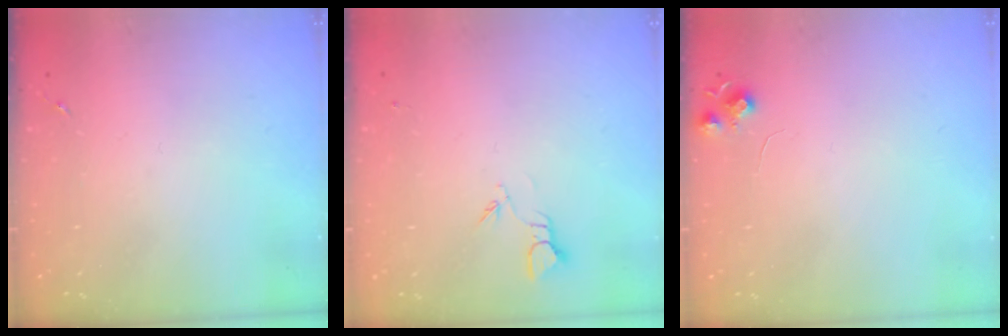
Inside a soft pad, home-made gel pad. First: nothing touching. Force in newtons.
{"total": 2.7, "press": 2.7, "slide": 0.3}
{"total": 6.5, "press": 6.5, "slide": 0.8}